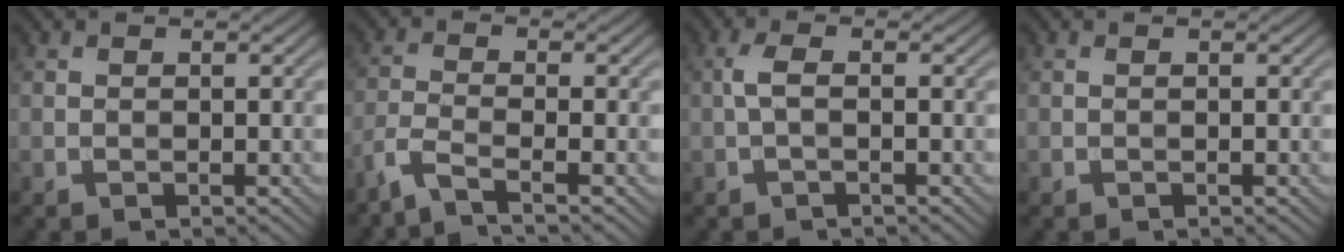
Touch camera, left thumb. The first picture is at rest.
{"total": 3.9, "force": [-2.8, 0.6, 2.7], "torque": [-0.054, -0.004, -0.078]}
{"total": 2.2, "force": [-0.3, 0.5, 2.2], "torque": [-0.048, 0.007, -0.011]}
{"total": 0.0}